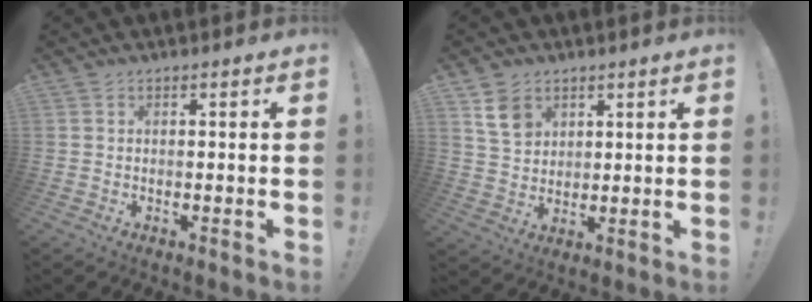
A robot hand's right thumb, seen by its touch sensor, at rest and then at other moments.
{"total": 8.2, "force": [4.5, 6.2, 3.0], "torque": [-0.037, -0.021, 0.089]}